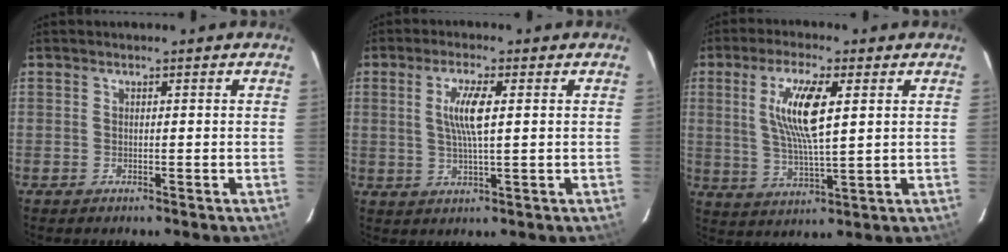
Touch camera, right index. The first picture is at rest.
{"total": 6.0, "force": [1.2, 0.8, 5.8], "torque": [-0.111, -0.001, 0.022]}
{"total": 10.6, "force": [2.9, 2.3, 10.0], "torque": [-0.194, 0.001, 0.057]}